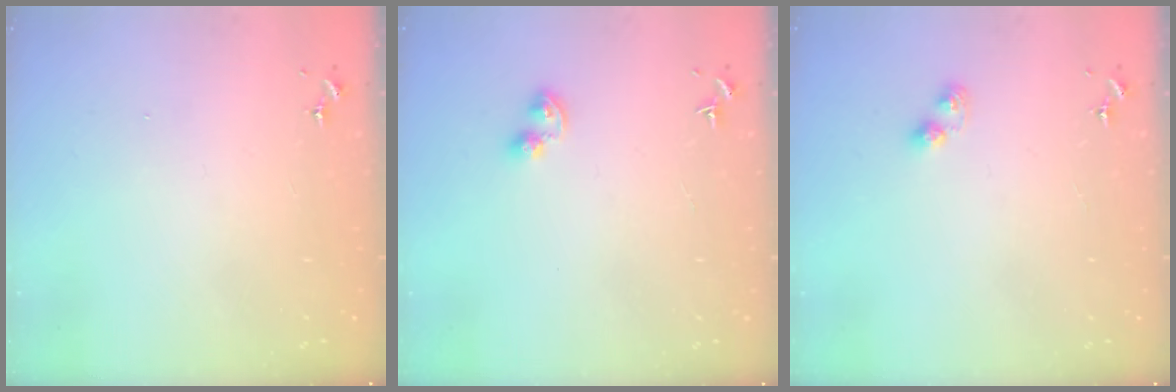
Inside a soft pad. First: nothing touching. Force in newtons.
{"total": 3.7, "press": 3.7, "slide": 0.5}
{"total": 2.8, "press": 2.7, "slide": 0.4}